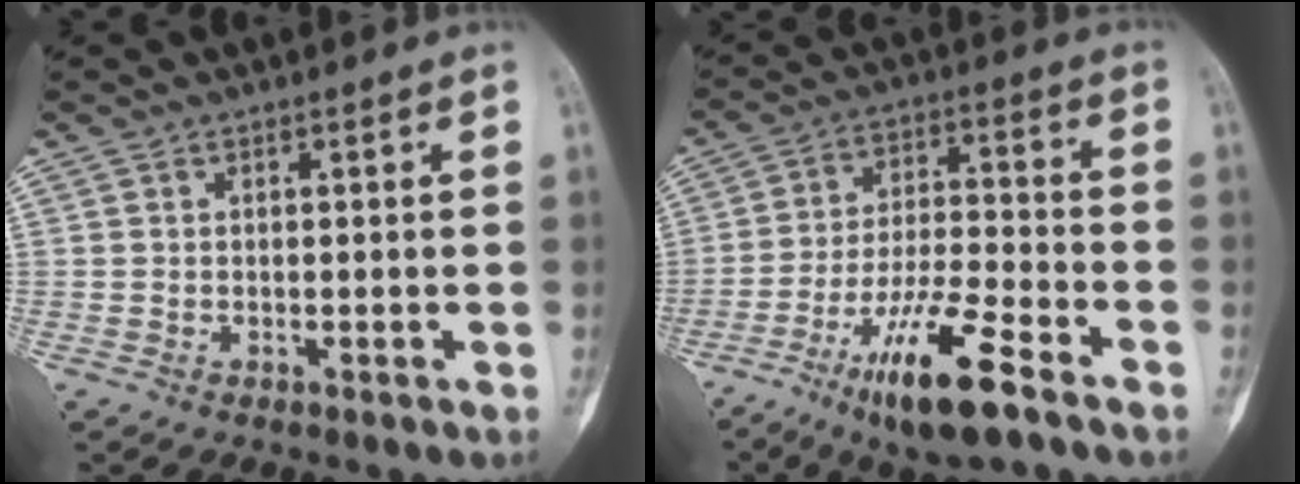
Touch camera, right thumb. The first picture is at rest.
{"total": 14.8, "force": [-8.9, 2.8, 11.5], "torque": [-0.216, 0.038, -0.158]}